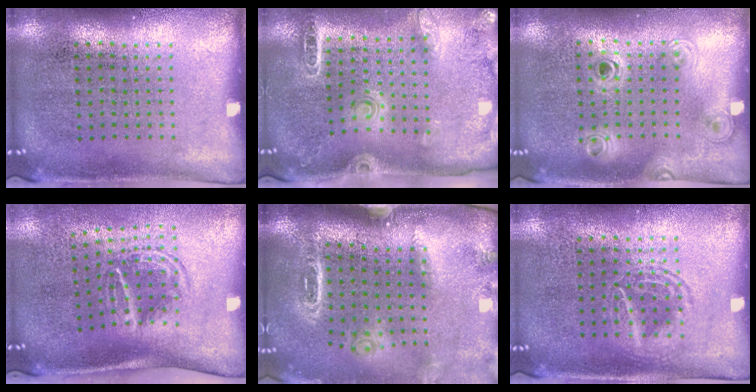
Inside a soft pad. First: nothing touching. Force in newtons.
{"total": 1.8, "press": 1.8, "slide": 0.2}
{"total": 1.2, "press": 1.1, "slide": 0.6}
{"total": 1.8, "press": 1.2, "slide": 1.3}
{"total": 1.9, "press": 1.7, "slide": 0.9}
{"total": 1.2, "press": 1.1, "slide": 0.2}